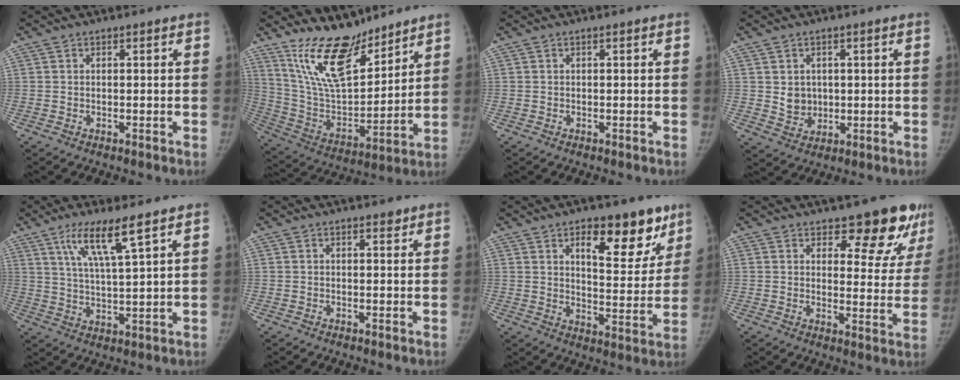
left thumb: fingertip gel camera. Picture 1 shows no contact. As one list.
[{"total": 17.1, "force": [13.2, 6.5, 8.8], "torque": [-0.119, -0.084, 0.253]}, {"total": 0.0}, {"total": 4.8, "force": [0.6, 4.2, 2.2], "torque": [-0.016, -0.007, 0.022]}, {"total": 9.0, "force": [5.4, 0.8, 7.2], "torque": [-0.139, -0.027, 0.106]}, {"total": 0.8, "force": [0.6, 0.4, 0.3], "torque": [0.000, -0.005, 0.006]}, {"total": 14.2, "force": [8.4, 6.6, 9.4], "torque": [-0.071, -0.050, 0.123]}, {"total": 11.0, "force": [8.5, 4.9, 5.1], "torque": [-0.013, -0.060, 0.096]}]